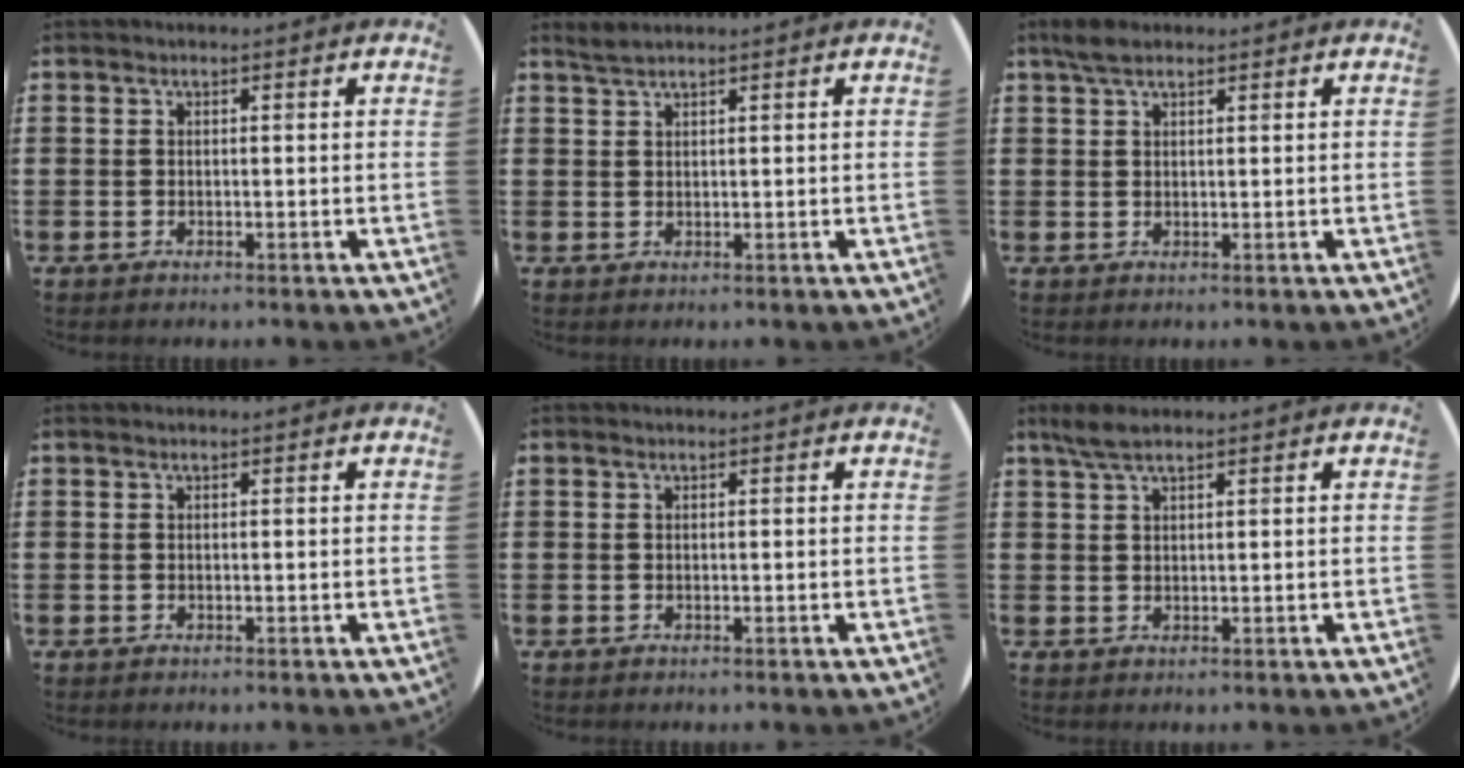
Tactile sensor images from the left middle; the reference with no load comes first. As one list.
[{"total": 1.3, "force": [1.3, 0.0, 0.4], "torque": [-0.008, 0.002, 0.023]}, {"total": 2.7, "force": [2.0, 1.0, 1.5], "torque": [-0.025, 0.004, 0.035]}, {"total": 0.0}, {"total": 0.0}, {"total": 2.9, "force": [2.2, 0.6, 1.8], "torque": [-0.037, 0.005, 0.040]}]